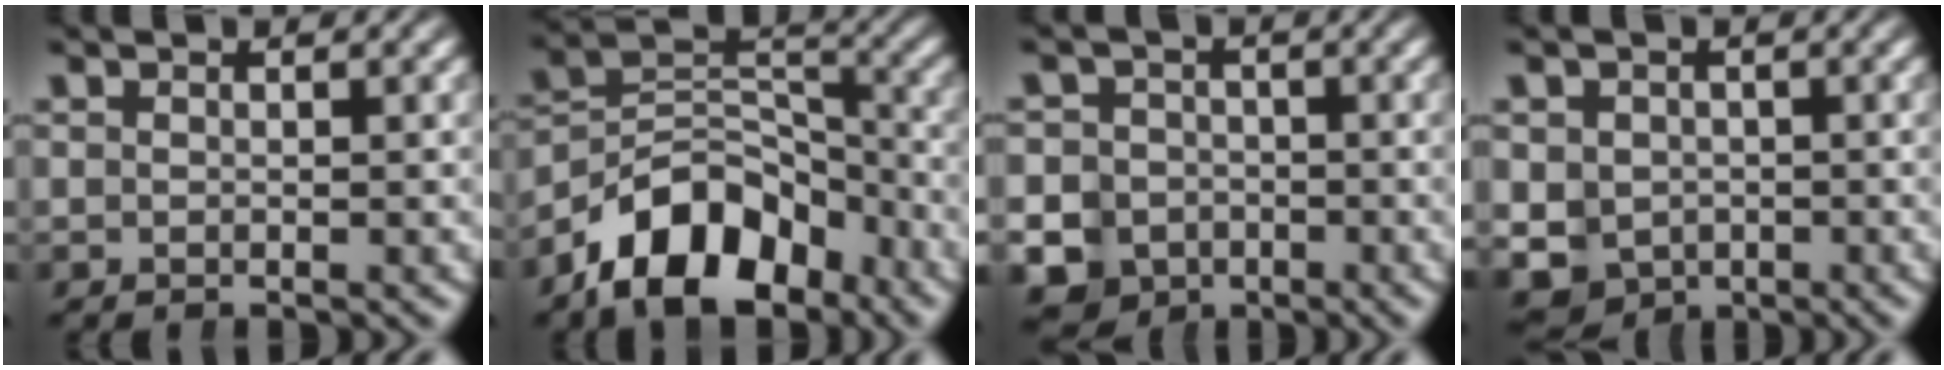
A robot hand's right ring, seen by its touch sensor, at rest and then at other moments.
{"total": 10.9, "force": [-5.3, 7.0, 6.4], "torque": [-0.095, -0.025, -0.078]}
{"total": 11.7, "force": [-4.4, 10.4, 3.2], "torque": [-0.058, -0.046, -0.071]}
{"total": 10.0, "force": [-3.4, 8.8, 3.4], "torque": [-0.072, -0.049, -0.042]}